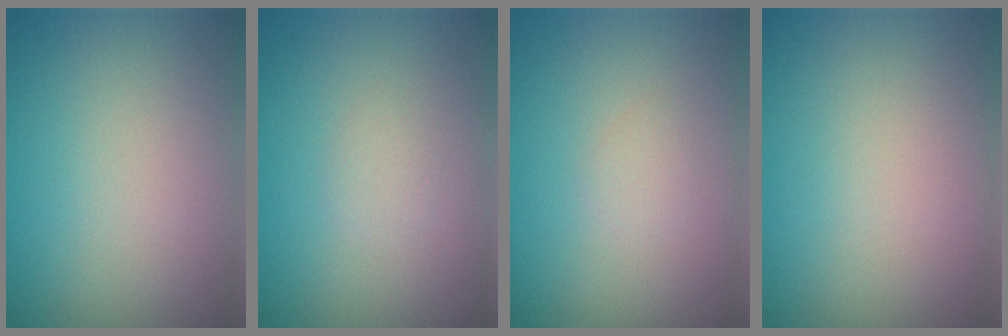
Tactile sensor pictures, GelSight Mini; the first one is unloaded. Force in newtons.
{"total": 0.8, "press": 0.8, "slide": 0.1}
{"total": 0.7, "press": 0.7, "slide": 0.0}
{"total": 0.0}